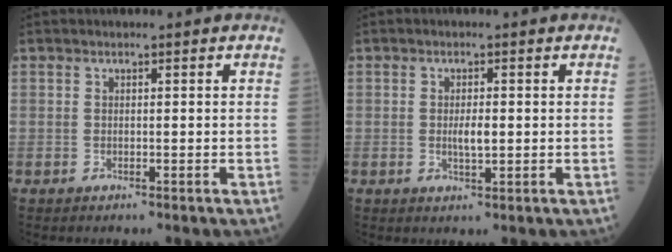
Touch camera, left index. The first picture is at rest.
{"total": 2.5, "force": [0.0, 0.7, 2.4], "torque": [-0.048, -0.001, 0.002]}